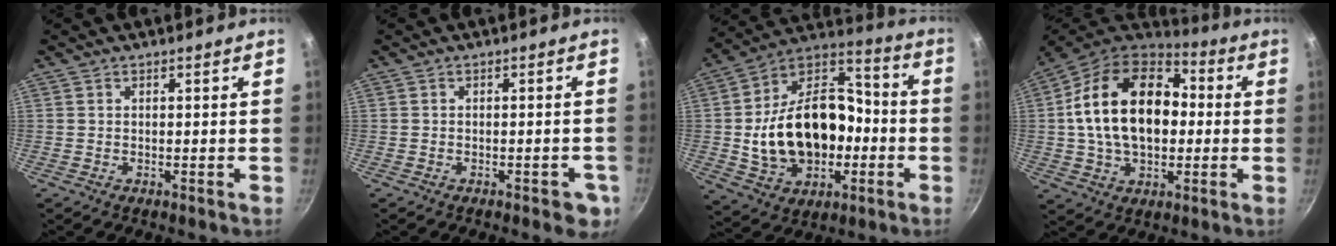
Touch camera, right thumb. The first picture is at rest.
{"total": 4.4, "force": [-1.9, 1.9, 3.5], "torque": [-0.028, 0.012, -0.017]}
{"total": 24.1, "force": [-3.2, 16.8, 17.0], "torque": [-0.271, 0.062, -0.046]}
{"total": 22.4, "force": [1.6, 14.8, 16.8], "torque": [-0.264, 0.033, 0.018]}